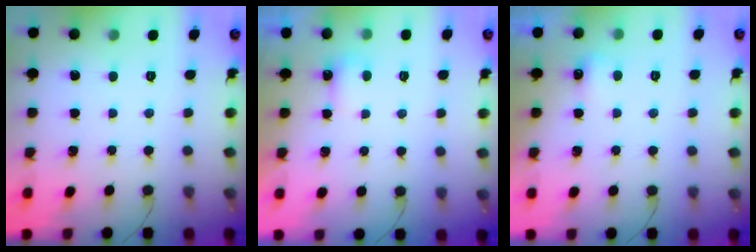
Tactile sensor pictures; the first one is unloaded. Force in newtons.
{"total": 3.0, "press": 2.9, "slide": 0.8}
{"total": 3.7, "press": 3.6, "slide": 0.7}